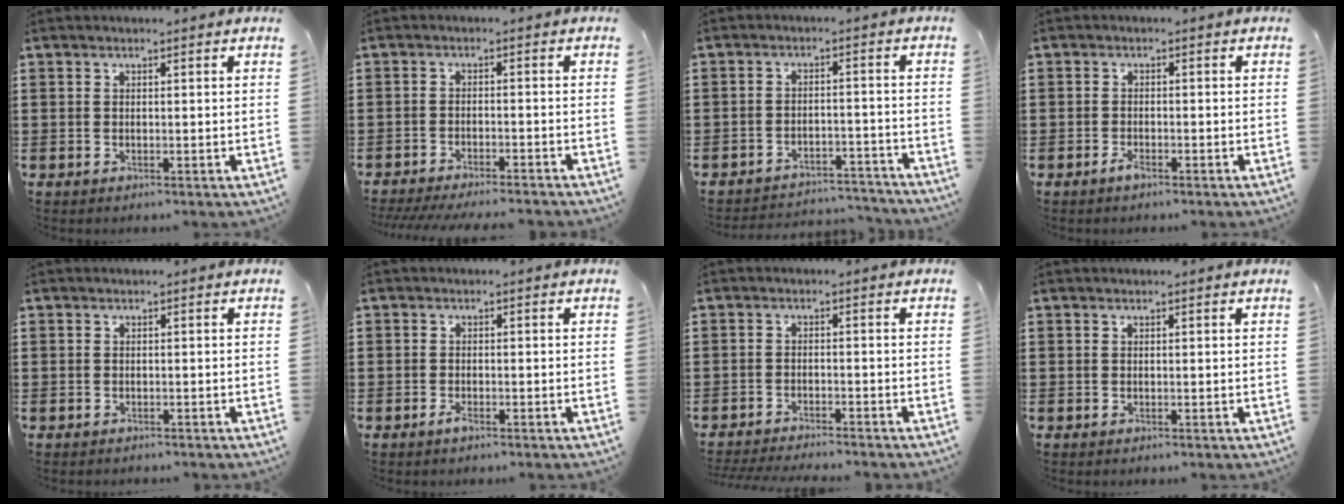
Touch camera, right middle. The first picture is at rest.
{"total": 3.2, "force": [-3.1, -0.1, 0.7], "torque": [-0.019, -0.005, -0.066]}
{"total": 3.9, "force": [-3.9, 0.5, 0.1], "torque": [-0.006, 0.004, -0.083]}
{"total": 1.5, "force": [-1.2, 0.7, 0.7], "torque": [-0.021, -0.003, -0.026]}
{"total": 0.6, "force": [-0.5, 0.2, -0.2], "torque": [0.003, 0.005, -0.013]}
{"total": 1.3, "force": [-0.9, 0.6, 0.7], "torque": [-0.015, -0.002, -0.018]}
{"total": 2.6, "force": [-2.6, -0.1, 0.3], "torque": [-0.007, -0.001, -0.055]}
{"total": 0.0}